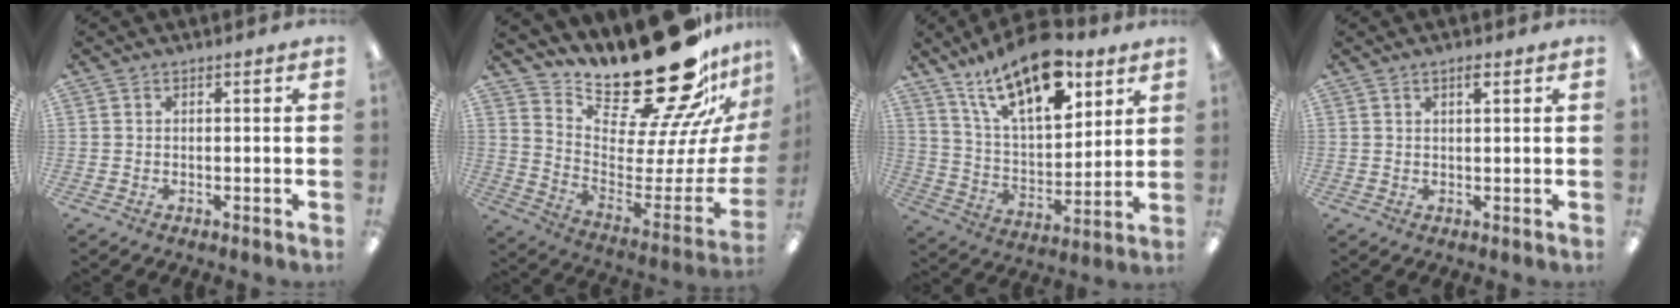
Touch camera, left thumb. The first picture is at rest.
{"total": 28.9, "force": [21.7, 9.5, 16.5], "torque": [-0.208, -0.189, 0.388]}
{"total": 20.0, "force": [13.3, 8.3, 12.4], "torque": [-0.223, -0.069, 0.227]}
{"total": 2.1, "force": [1.4, 0.5, 1.5], "torque": [-0.024, 0.000, 0.022]}